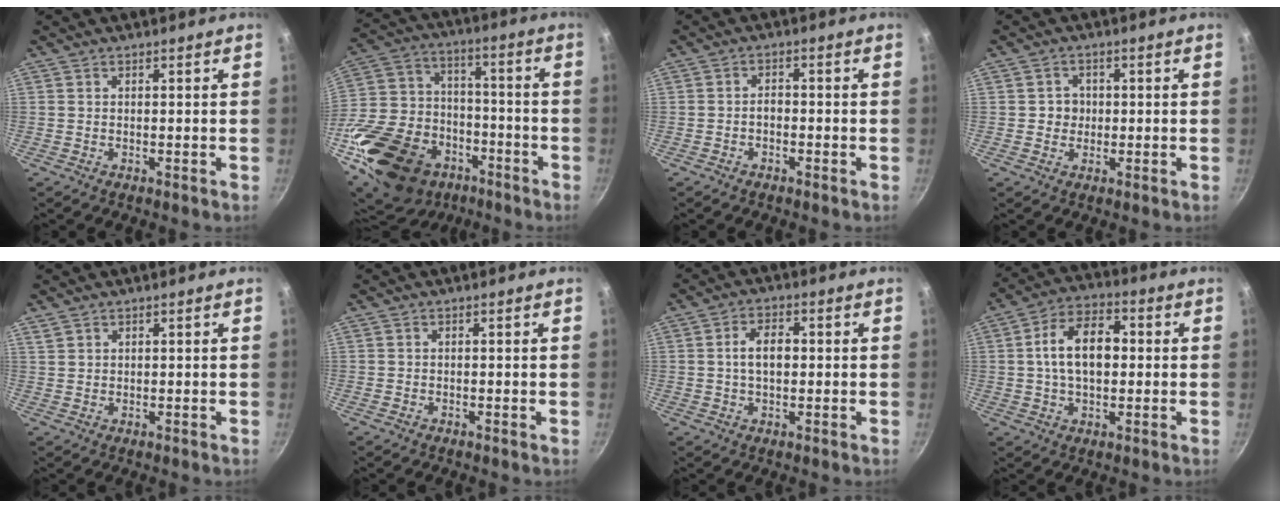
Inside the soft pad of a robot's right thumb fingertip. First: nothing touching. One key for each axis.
{"total": 32.9, "fx": -16.1, "fy": 23.2, "fz": 16.8, "tx": -0.332, "ty": 0.076, "tz": -0.252}
{"total": 2.1, "fx": -1.0, "fy": 1.3, "fz": 1.3, "tx": -0.014, "ty": 0.018, "tz": -0.019}
{"total": 3.0, "fx": 0.0, "fy": 2.9, "fz": 0.9, "tx": 0.008, "ty": 0.003, "tz": -0.005}
{"total": 1.6, "fx": 1.1, "fy": 1.0, "fz": 0.4, "tx": -0.003, "ty": 0.004, "tz": 0.024}
{"total": 0.0}
{"total": 5.7, "fx": 0.3, "fy": 3.4, "fz": 4.5, "tx": -0.069, "ty": 0.015, "tz": -0.001}
{"total": 12.0, "fx": 0.9, "fy": 7.4, "fz": 9.4, "tx": -0.135, "ty": 0.026, "tz": 0.005}